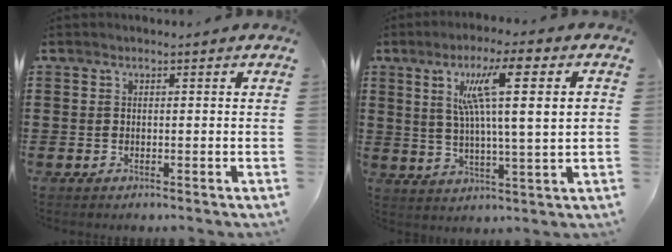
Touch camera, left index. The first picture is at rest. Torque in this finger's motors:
{"motor_torque": [2.14, 0.00, 0.54, 0.21]}